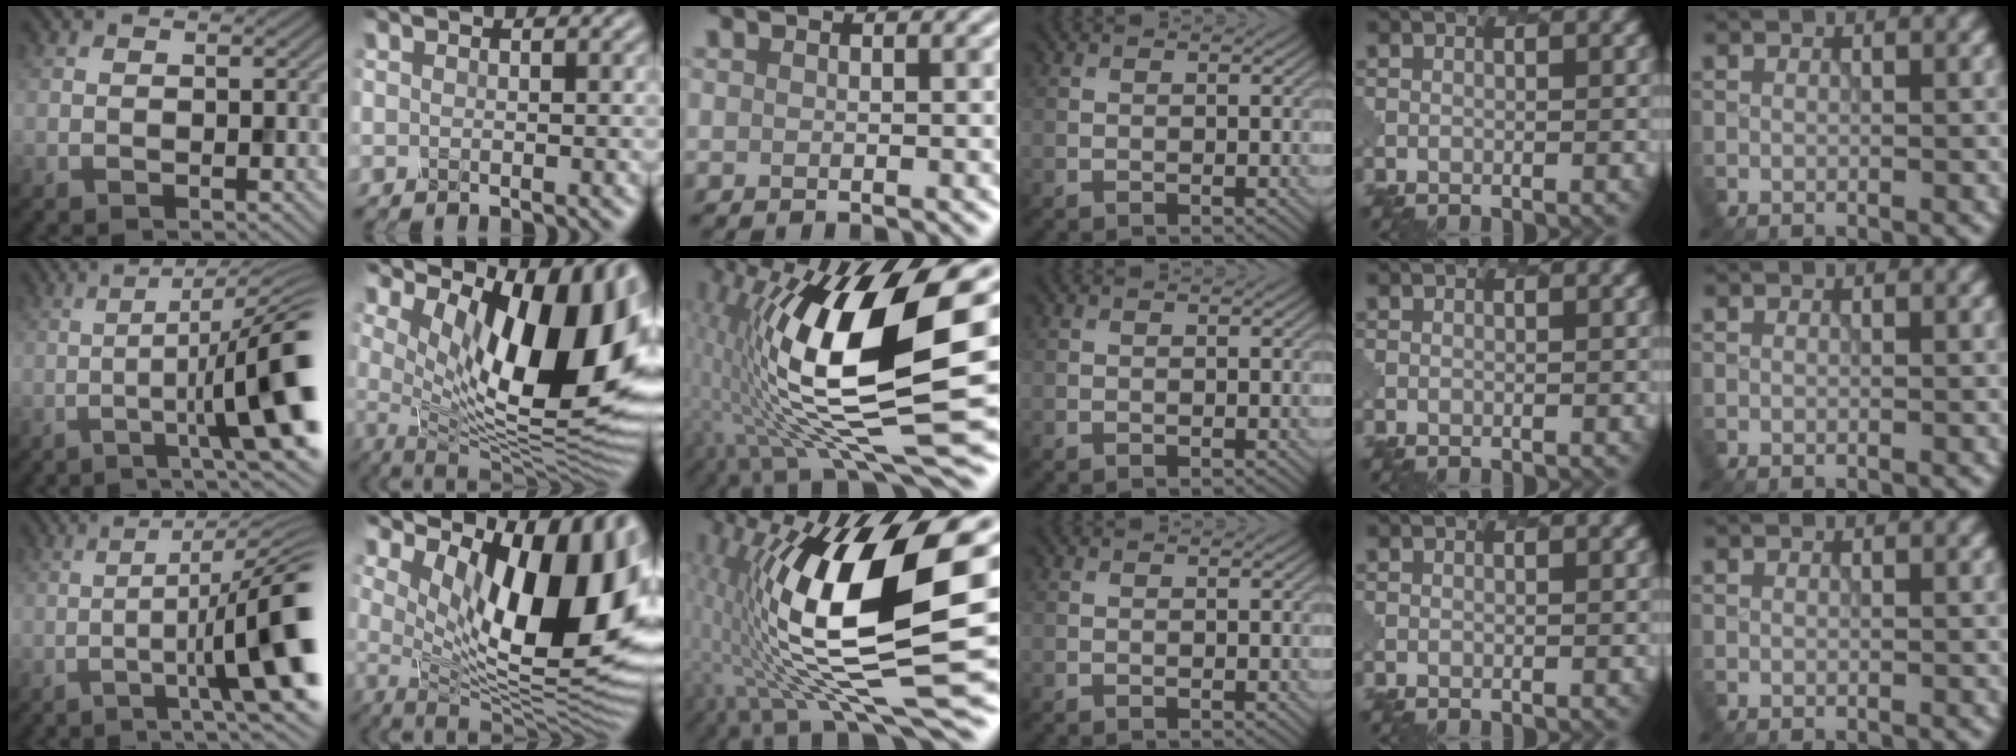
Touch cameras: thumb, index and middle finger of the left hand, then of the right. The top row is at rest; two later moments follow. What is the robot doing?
{"motion": "dispense", "object": "dispenser bottle"}